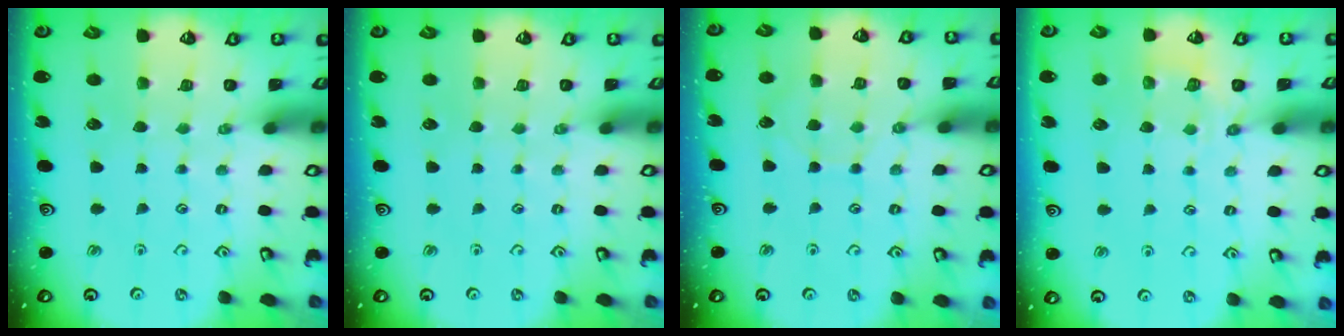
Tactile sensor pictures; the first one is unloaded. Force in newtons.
{"total": 0.0}
{"total": 5.0, "press": 4.9, "slide": 0.6}
{"total": 5.1, "press": 4.8, "slide": 1.5}